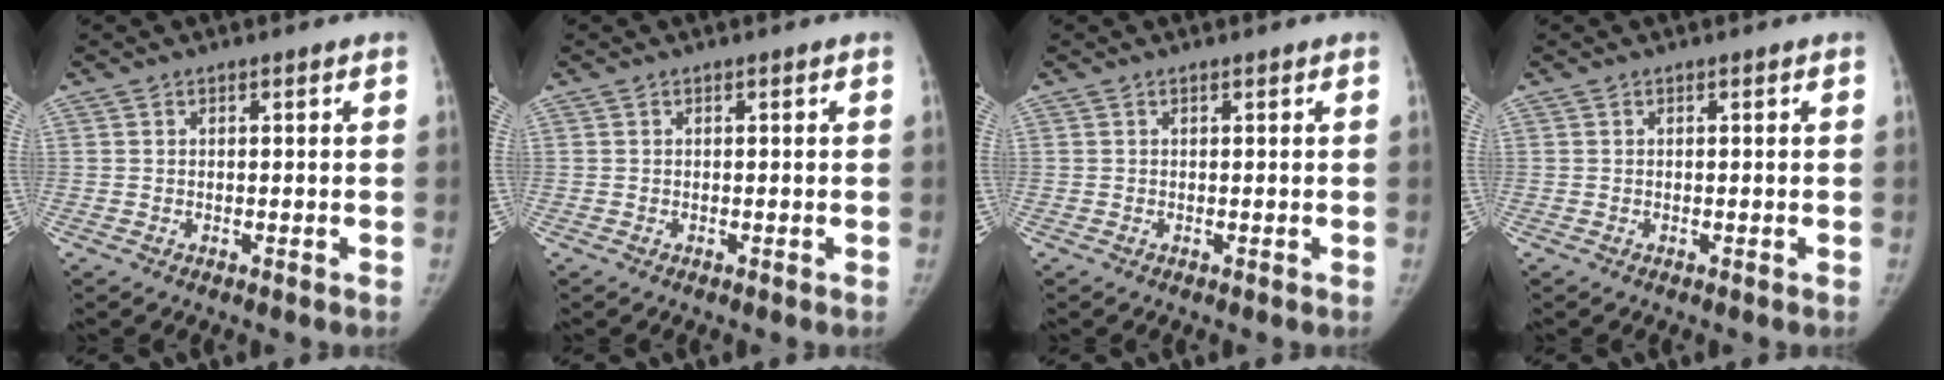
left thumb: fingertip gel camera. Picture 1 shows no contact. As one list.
[{"total": 0.0}, {"total": 0.0}, {"total": 0.0}]